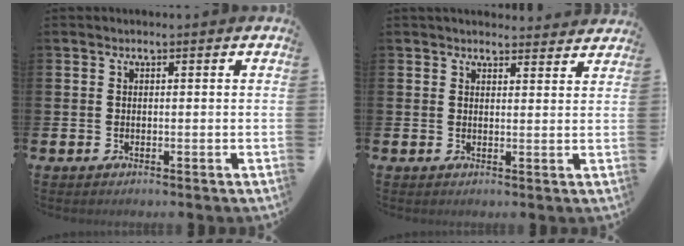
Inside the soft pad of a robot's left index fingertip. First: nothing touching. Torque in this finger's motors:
{"motor_torque": [0.93, -1.21, 0.30, 0.04]}